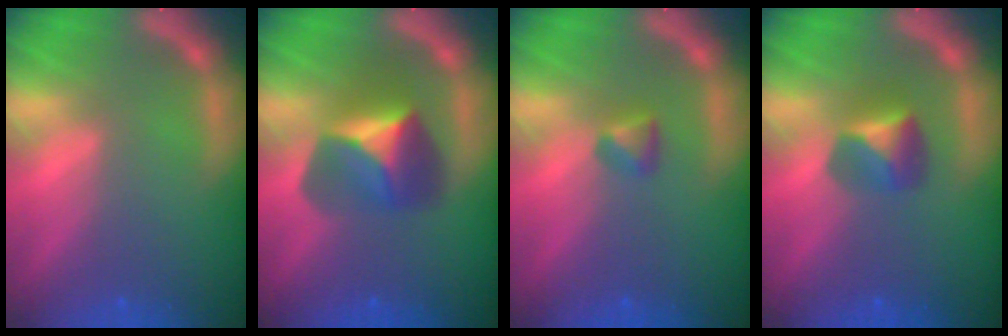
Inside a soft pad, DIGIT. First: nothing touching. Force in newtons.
{"total": 5.4}
{"total": 1.4}
{"total": 2.9}